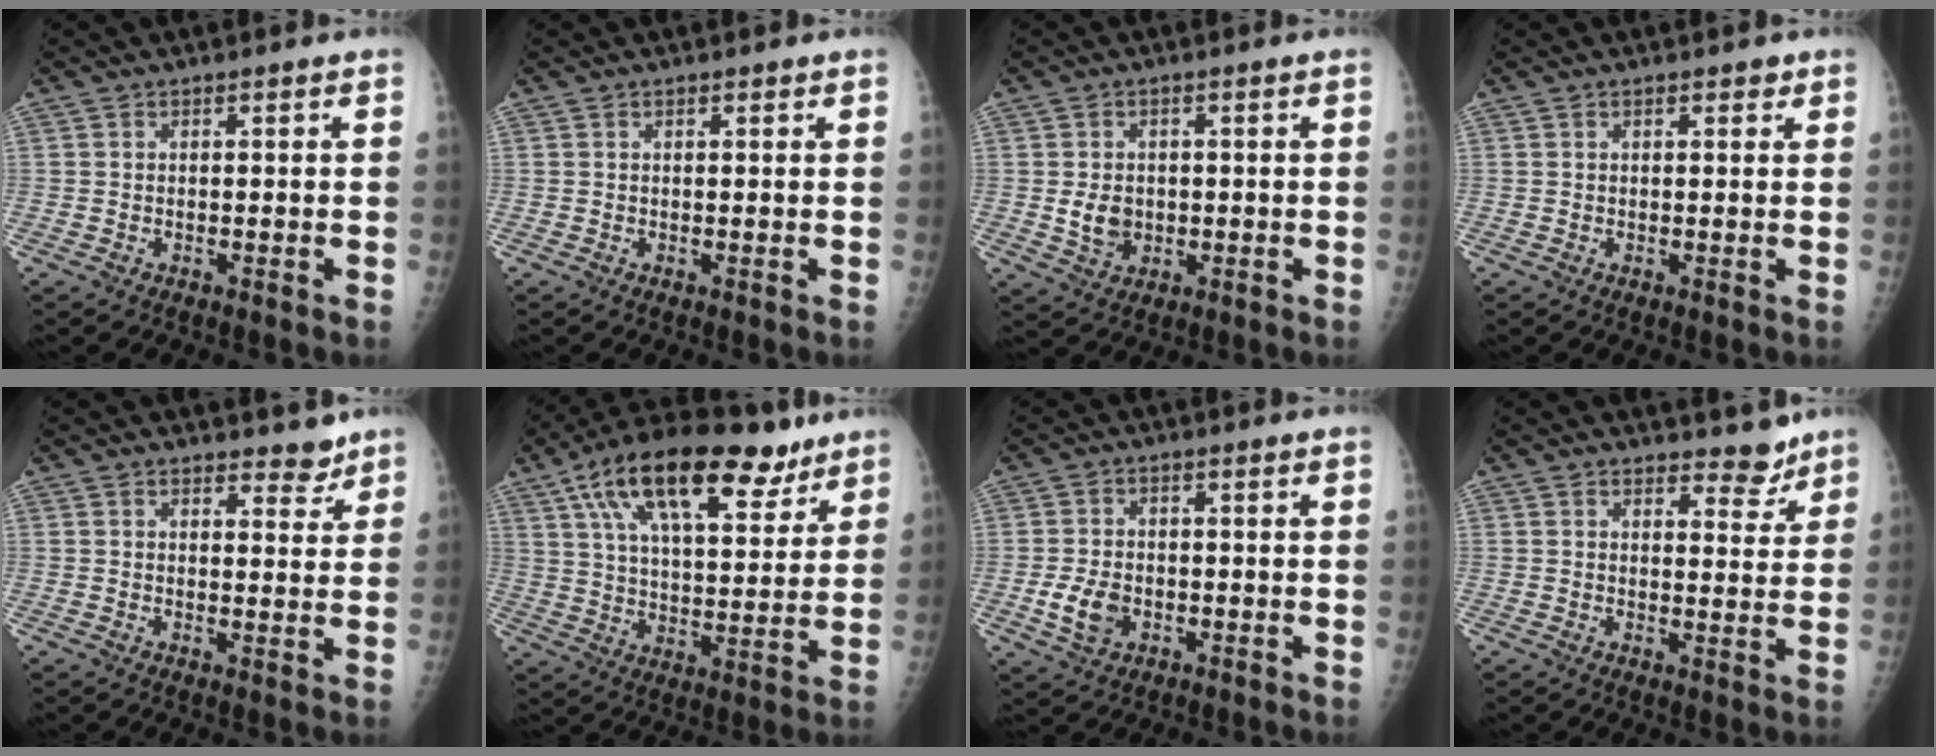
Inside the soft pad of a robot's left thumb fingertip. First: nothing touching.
{"total": 0.6, "force": [0.4, 0.2, 0.4], "torque": [-0.006, -0.001, 0.005]}
{"total": 4.7, "force": [-0.2, 3.8, 2.8], "torque": [-0.032, -0.003, 0.007]}
{"total": 1.5, "force": [1.0, 0.8, 0.8], "torque": [-0.001, -0.002, 0.009]}
{"total": 3.6, "force": [3.0, 1.6, 1.2], "torque": [0.005, -0.020, 0.041]}
{"total": 22.5, "force": [13.0, 9.7, 15.7], "torque": [-0.234, -0.018, 0.217]}
{"total": 5.5, "force": [-1.5, 3.9, 3.6], "torque": [-0.062, 0.002, -0.024]}
{"total": 4.4, "force": [3.8, 1.9, 1.3], "torque": [0.007, -0.029, 0.050]}